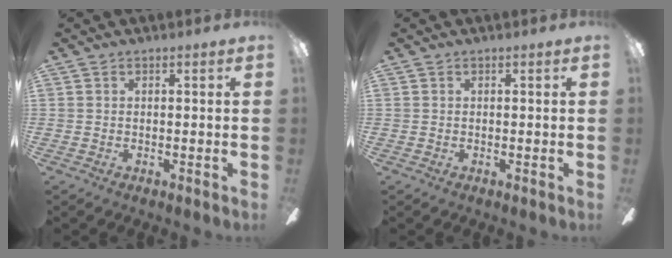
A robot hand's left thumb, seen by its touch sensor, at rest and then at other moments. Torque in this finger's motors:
{"motor_torque": [0.00, 0.00, -0.11, 0.11, 0.00]}